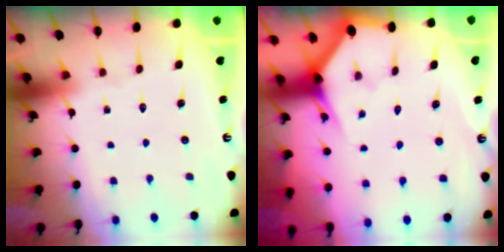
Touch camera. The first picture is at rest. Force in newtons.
{"total": 2.7, "press": 2.7, "slide": 0.1}